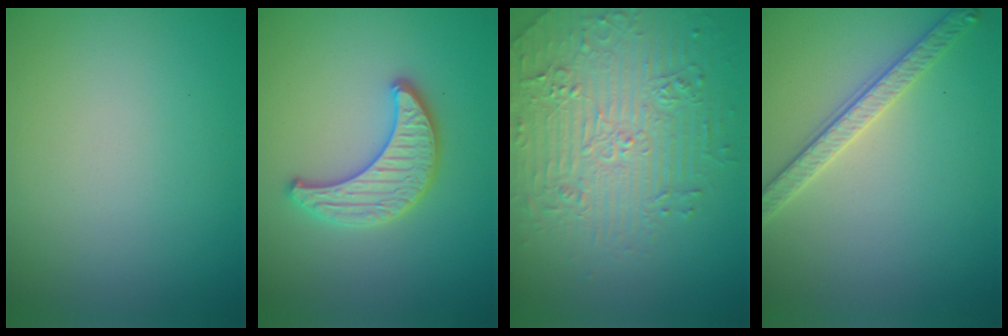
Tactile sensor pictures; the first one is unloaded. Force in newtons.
{"total": 3.5, "press": 3.4, "slide": 0.7}
{"total": 4.6, "press": 4.5, "slide": 0.5}
{"total": 2.8, "press": 2.8, "slide": 0.7}